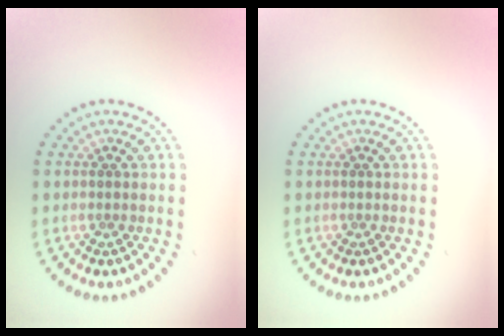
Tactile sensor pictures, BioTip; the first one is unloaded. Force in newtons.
{"total": 0.0}